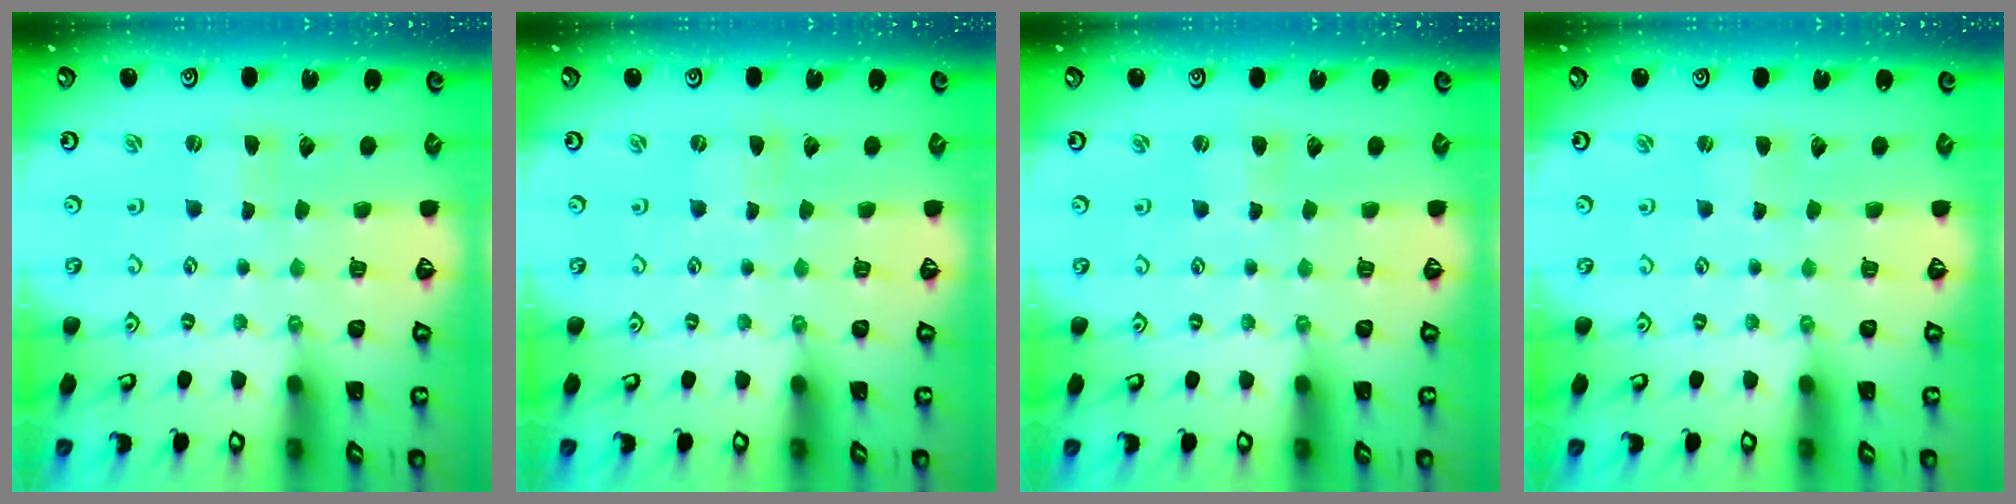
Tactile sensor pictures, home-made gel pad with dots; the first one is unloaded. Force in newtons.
{"total": 0.0}
{"total": 1.9, "press": 1.9, "slide": 0.4}
{"total": 1.2, "press": 1.2, "slide": 0.2}